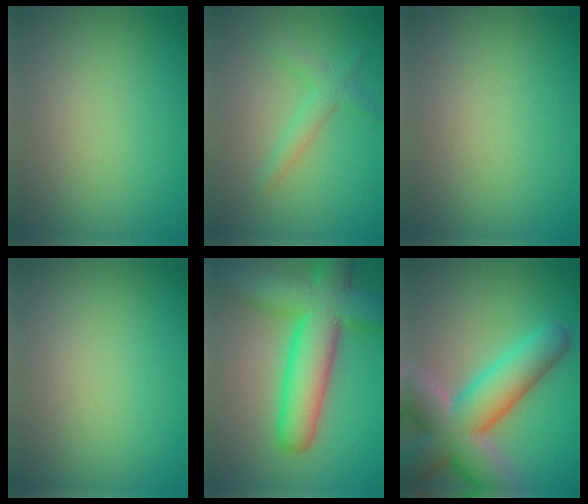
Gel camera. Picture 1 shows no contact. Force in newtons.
{"total": 2.0, "press": 2.0, "slide": 0.2}
{"total": 0.0}
{"total": 0.0}
{"total": 11.0, "press": 11.0, "slide": 0.6}
{"total": 11.1, "press": 11.1, "slide": 1.0}